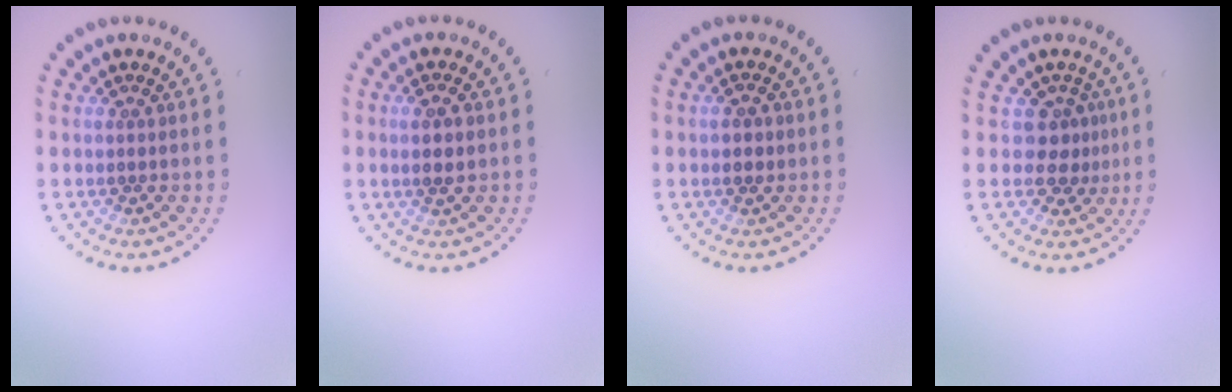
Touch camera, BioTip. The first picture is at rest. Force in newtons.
{"total": 1.5, "press": 1.5, "slide": 0.4}
{"total": 1.1, "press": 1.1, "slide": 0.2}
{"total": 2.3, "press": 1.5, "slide": 1.7}